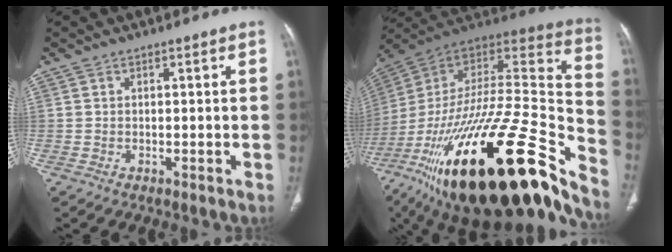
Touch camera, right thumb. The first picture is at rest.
{"total": 44.8, "force": [-26.9, 13.1, 33.3], "torque": [-0.513, 0.014, -0.426]}